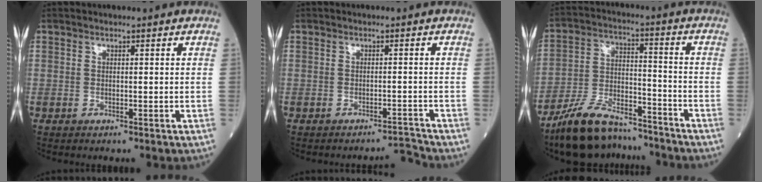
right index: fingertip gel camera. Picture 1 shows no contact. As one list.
[{"total": 2.2, "force": [-2.0, -0.6, -0.4], "torque": [0.013, -0.001, -0.026]}, {"total": 13.2, "force": [-11.3, 4.4, 5.1], "torque": [-0.100, 0.013, -0.201]}]